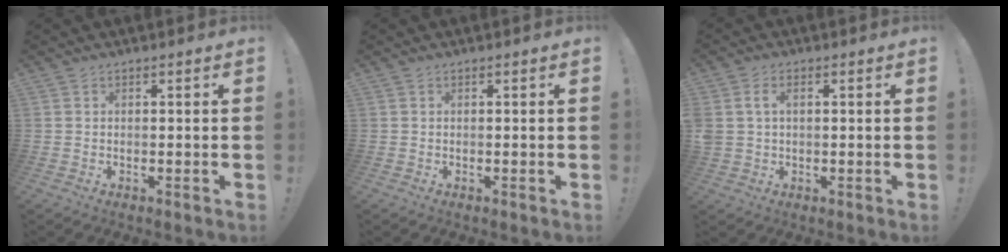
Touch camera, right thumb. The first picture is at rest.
{"total": 0.0}
{"total": 4.4, "force": [1.2, 2.9, 3.1], "torque": [-0.069, 0.004, 0.022]}